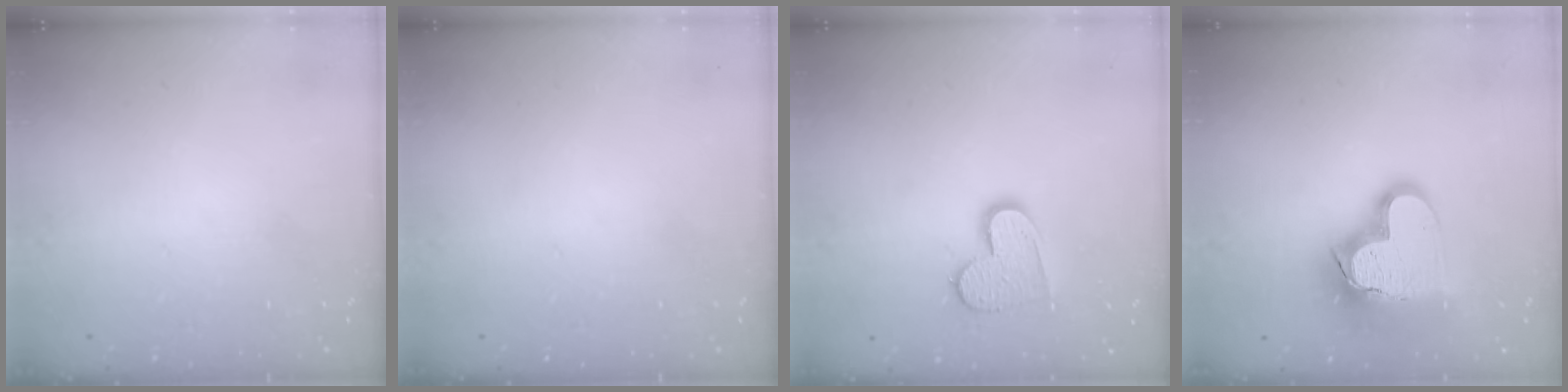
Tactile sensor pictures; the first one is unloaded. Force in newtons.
{"total": 0.0}
{"total": 11.4, "press": 11.4, "slide": 0.9}
{"total": 19.2, "press": 19.0, "slide": 2.4}